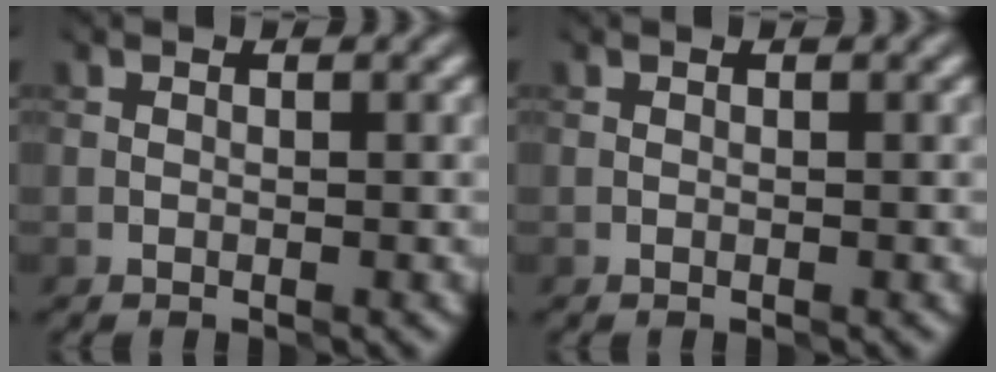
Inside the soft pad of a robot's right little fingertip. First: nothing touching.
{"total": 0.0}